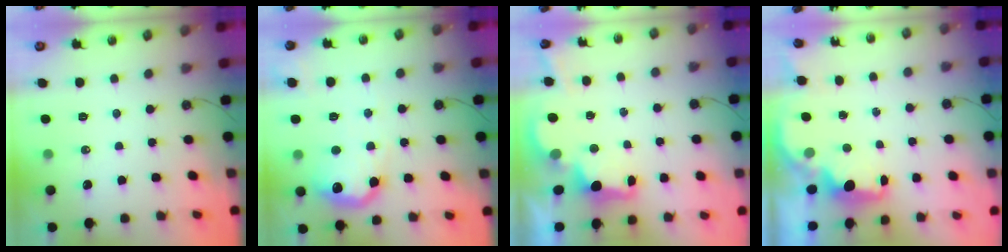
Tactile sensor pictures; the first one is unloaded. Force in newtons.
{"total": 16.0, "press": 15.9, "slide": 1.0}
{"total": 2.7, "press": 2.6, "slide": 0.8}
{"total": 2.2, "press": 2.1, "slide": 0.5}